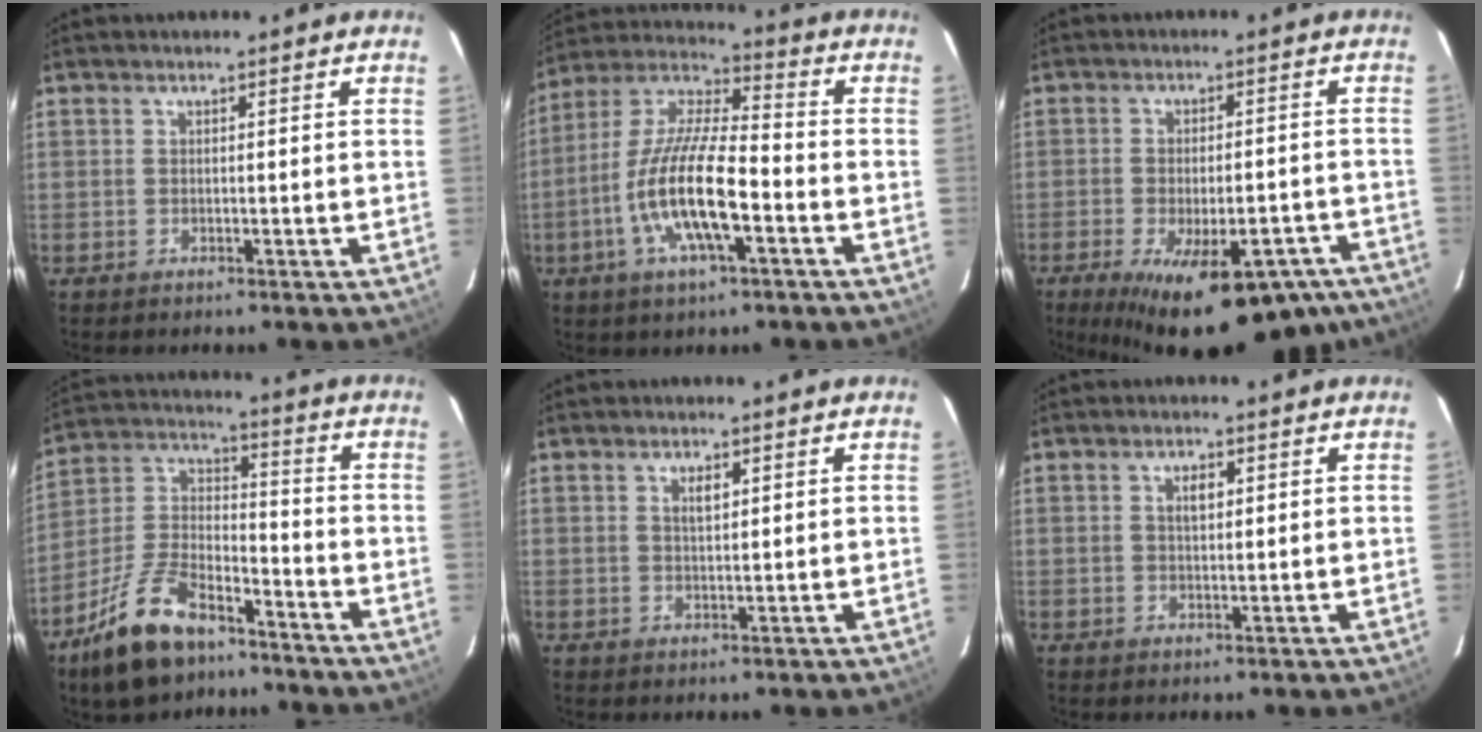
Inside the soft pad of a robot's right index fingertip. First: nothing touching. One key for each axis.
{"total": 15.9, "fx": -5.4, "fy": 4.4, "fz": 14.3, "tx": -0.288, "ty": -0.007, "tz": -0.106}
{"total": 21.9, "fx": -15.4, "fy": 8.6, "fz": 12.9, "tx": -0.216, "ty": -0.023, "tz": -0.199}
{"total": 16.6, "fx": -10.9, "fy": 7.8, "fz": 9.8, "tx": -0.208, "ty": 0.015, "tz": -0.199}
{"total": 2.3, "fx": 1.0, "fy": 1.0, "fz": 1.8, "tx": -0.030, "ty": 0.002, "tz": 0.017}
{"total": 2.5, "fx": 0.8, "fy": 1.4, "fz": 2.0, "tx": -0.033, "ty": 0.006, "tz": 0.014}